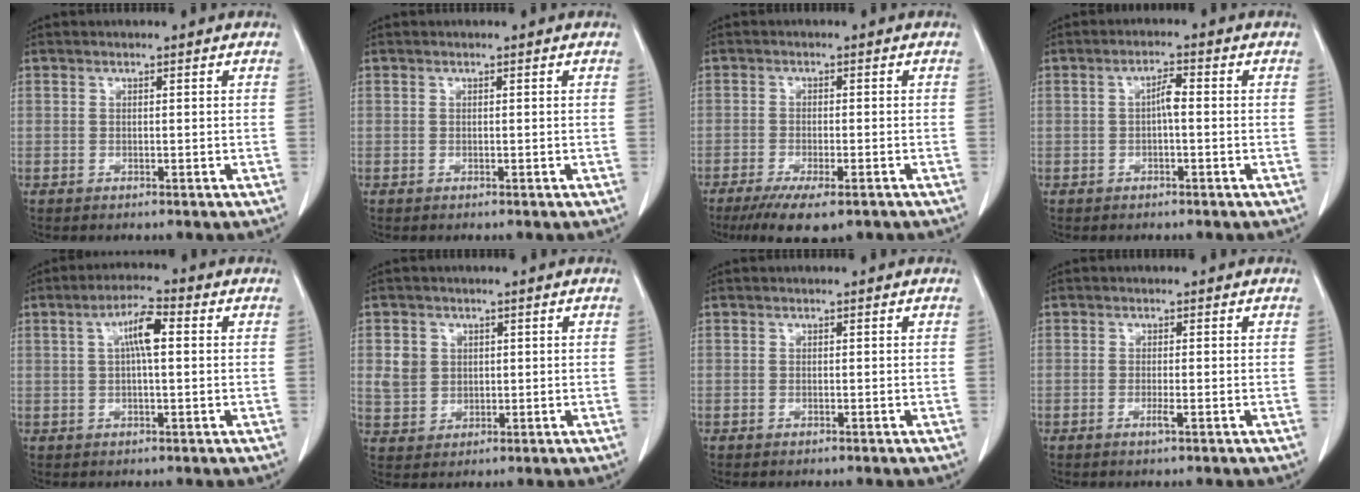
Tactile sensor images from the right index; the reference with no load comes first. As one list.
[{"total": 0.0}, {"total": 8.6, "force": [-6.1, 2.0, 5.8], "torque": [-0.087, -0.018, -0.091]}, {"total": 2.4, "force": [-0.2, 0.5, 2.4], "torque": [-0.040, 0.006, -0.004]}, {"total": 5.5, "force": [1.2, 1.0, 5.3], "torque": [-0.096, 0.015, 0.019]}, {"total": 4.5, "force": [1.1, 4.0, 1.6], "torque": [-0.034, 0.013, 0.029]}, {"total": 0.0}, {"total": 1.5, "force": [-0.7, -0.1, 1.3], "torque": [-0.026, -0.003, -0.012]}]